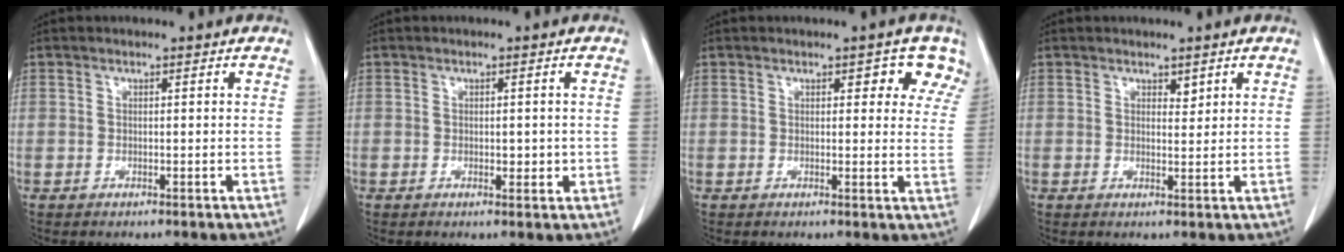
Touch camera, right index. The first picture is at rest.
{"total": 1.9, "force": [-0.2, 1.1, 1.6], "torque": [-0.019, -0.002, 0.001]}
{"total": 4.3, "force": [2.9, 2.3, 2.2], "torque": [-0.004, 0.000, 0.018]}
{"total": 1.2, "force": [0.9, 0.6, 0.6], "torque": [-0.006, -0.005, 0.012]}